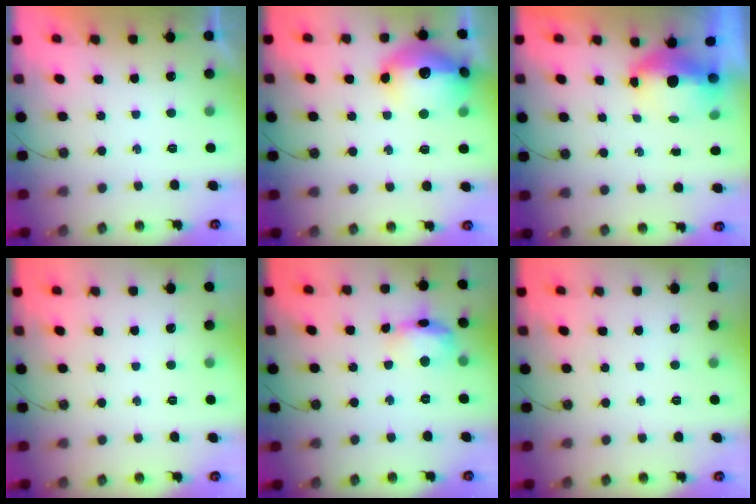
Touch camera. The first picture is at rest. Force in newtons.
{"total": 18.4, "press": 18.4, "slide": 1.4}
{"total": 6.2, "press": 6.1, "slide": 0.8}
{"total": 0.0}
{"total": 16.5, "press": 11.0, "slide": 12.2}
{"total": 0.0}